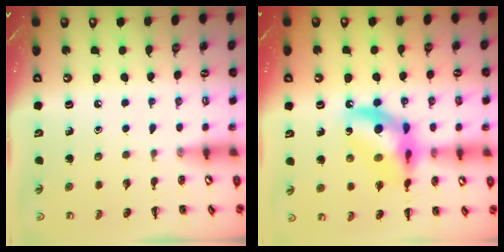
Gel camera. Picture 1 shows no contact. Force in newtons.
{"total": 15.0, "press": 14.7, "slide": 3.1}